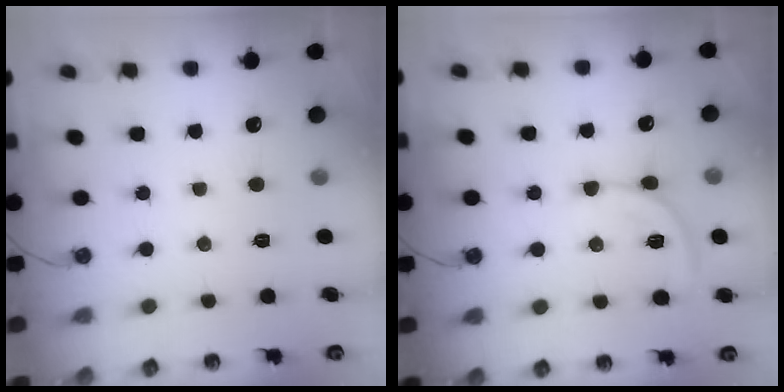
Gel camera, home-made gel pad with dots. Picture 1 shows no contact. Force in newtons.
{"total": 8.5, "press": 8.5, "slide": 0.9}